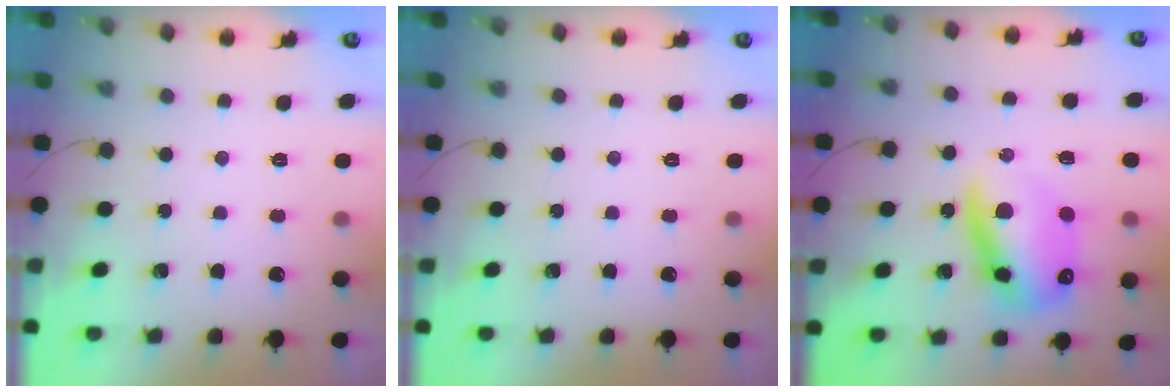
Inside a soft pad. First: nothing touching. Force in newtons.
{"total": 0.0}
{"total": 15.8, "press": 15.3, "slide": 3.8}